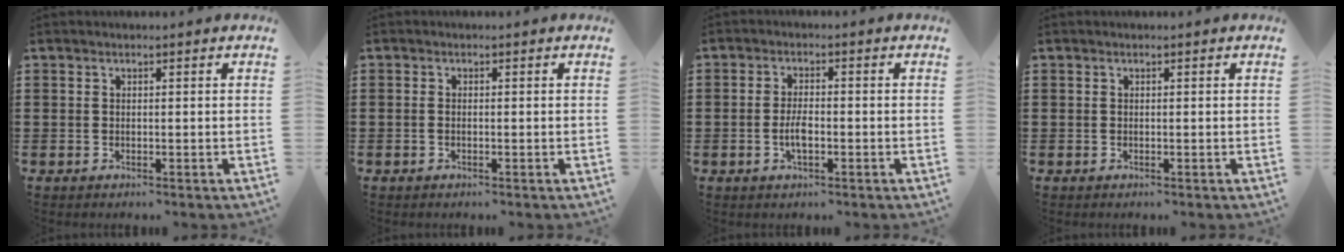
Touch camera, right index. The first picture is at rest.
{"total": 0.6, "force": [-0.3, 0.2, 0.4], "torque": [-0.011, -0.004, -0.006]}
{"total": 3.5, "force": [-1.0, 1.3, 3.1], "torque": [-0.064, 0.001, -0.019]}
{"total": 0.0}